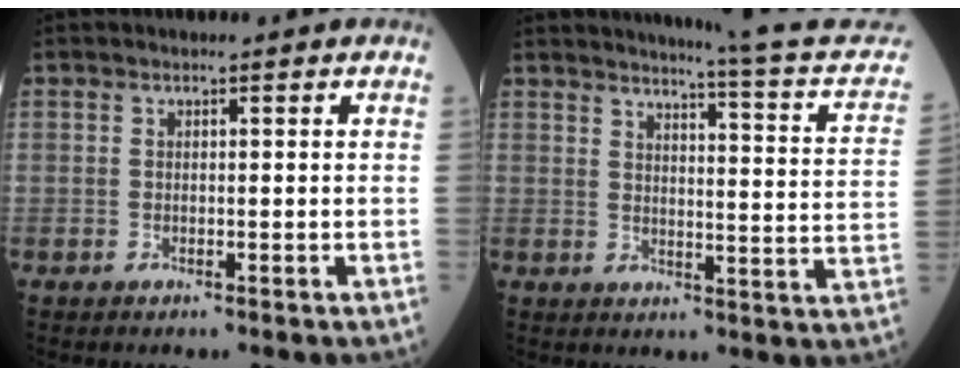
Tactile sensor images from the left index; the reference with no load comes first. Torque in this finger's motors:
{"motor_torque": [0.38, -1.76, 0.03, 0.03]}